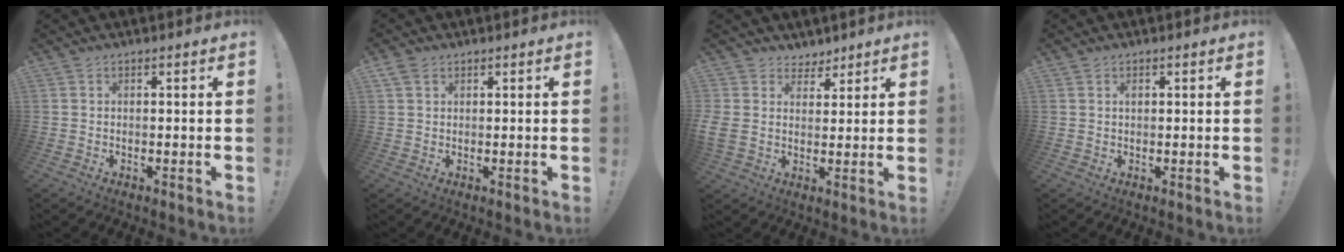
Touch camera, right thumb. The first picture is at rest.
{"total": 2.4, "force": [1.5, 1.5, 1.1], "torque": [-0.017, -0.002, 0.028]}
{"total": 6.1, "force": [2.7, 5.2, 1.4], "torque": [-0.024, -0.017, 0.056]}
{"total": 0.6, "force": [0.2, 0.5, 0.4], "torque": [-0.001, -0.001, 0.002]}